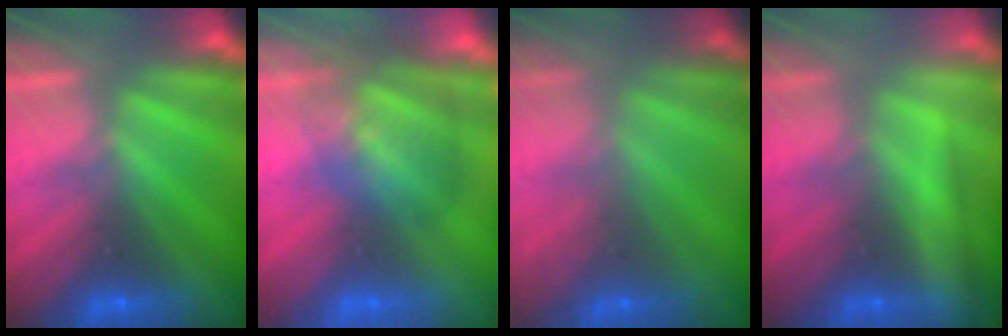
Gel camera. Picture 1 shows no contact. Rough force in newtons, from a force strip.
{"total": 3.6}
{"total": 7.1}
{"total": 2.3}